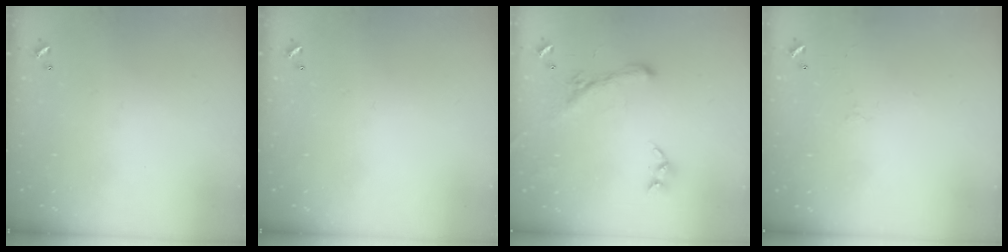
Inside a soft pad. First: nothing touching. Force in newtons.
{"total": 0.0}
{"total": 2.5, "press": 2.0, "slide": 1.4}
{"total": 0.7, "press": 0.2, "slide": 0.6}